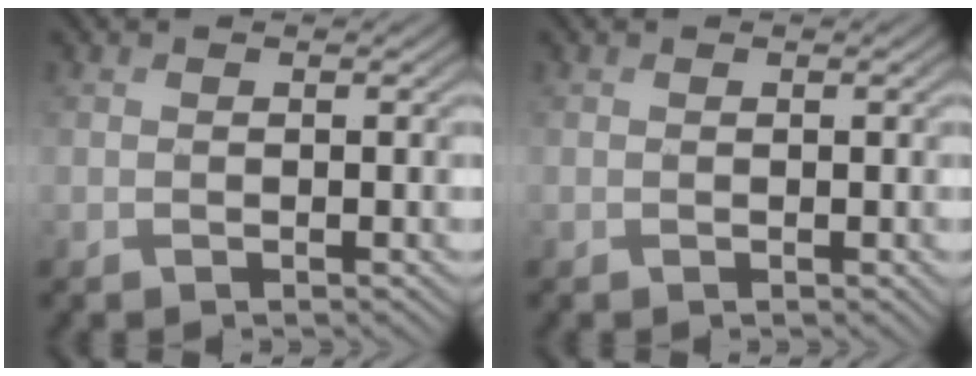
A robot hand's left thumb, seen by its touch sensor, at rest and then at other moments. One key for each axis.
{"total": 0.0}